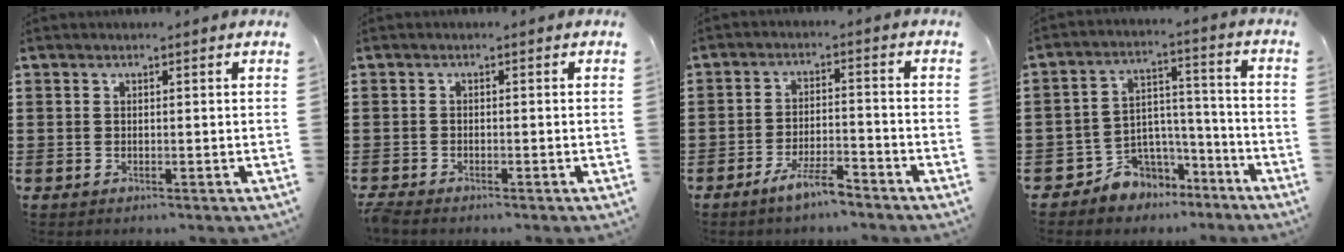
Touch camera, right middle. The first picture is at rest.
{"total": 1.2, "force": [-1.1, 0.1, 0.4], "torque": [-0.017, -0.007, -0.022]}
{"total": 5.4, "force": [-4.3, 0.9, 3.1], "torque": [-0.070, -0.002, -0.083]}
{"total": 6.3, "force": [-5.1, 3.6, -0.2], "torque": [-0.012, 0.010, -0.102]}